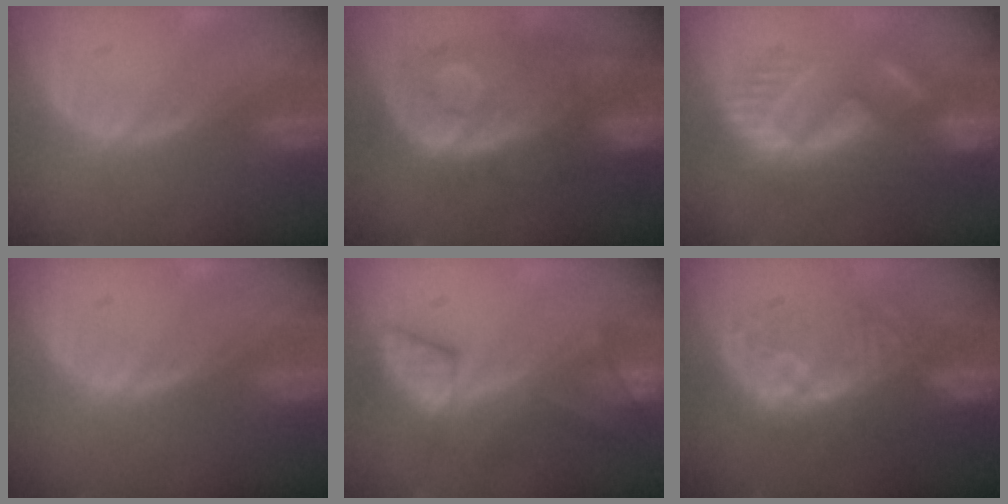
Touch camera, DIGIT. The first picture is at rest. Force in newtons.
{"total": 11.2, "press": 9.7, "slide": 5.5}
{"total": 8.9, "press": 8.7, "slide": 1.9}
{"total": 0.0}
{"total": 8.0, "press": 7.4, "slide": 3.2}
{"total": 8.2, "press": 8.2, "slide": 0.5}